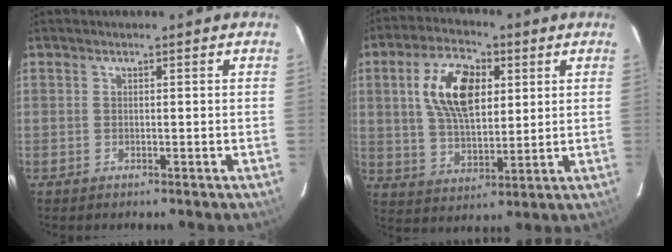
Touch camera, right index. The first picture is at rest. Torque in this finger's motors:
{"motor_torque": [1.28, 0.86, 0.36, 0.15]}